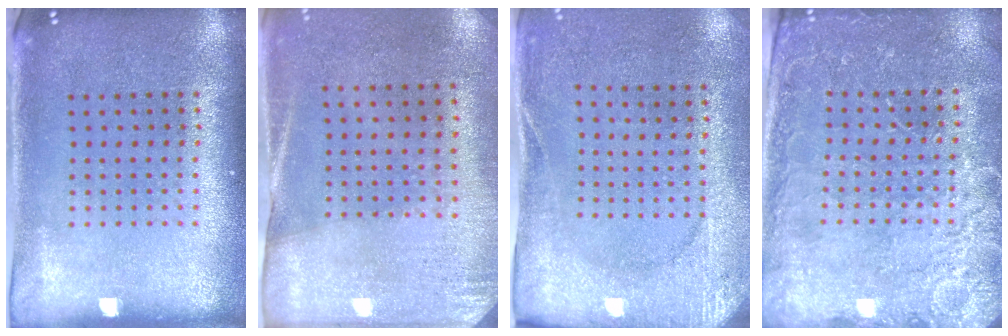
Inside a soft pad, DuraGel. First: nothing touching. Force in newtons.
{"total": 2.6, "press": 2.2, "slide": 1.3}
{"total": 2.7, "press": 2.3, "slide": 1.3}
{"total": 2.8, "press": 2.8, "slide": 0.2}